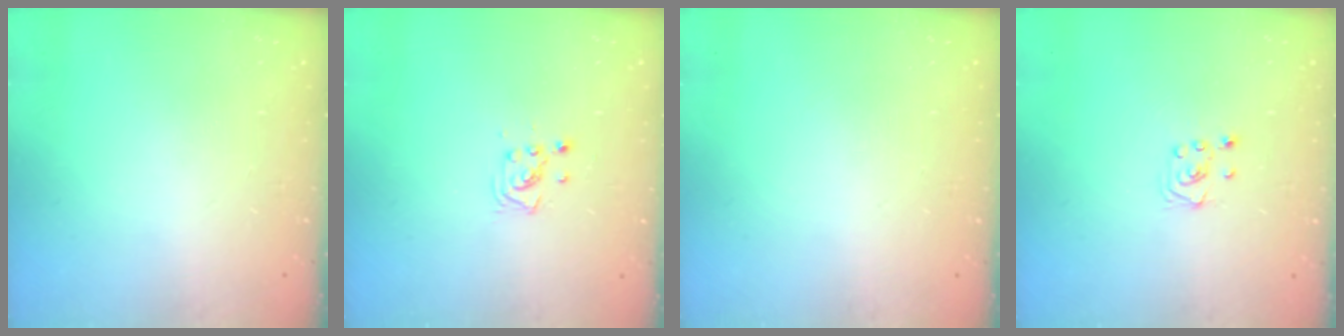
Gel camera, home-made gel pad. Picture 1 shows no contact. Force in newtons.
{"total": 3.1, "press": 3.1, "slide": 0.4}
{"total": 0.0}
{"total": 3.0, "press": 3.0, "slide": 0.3}